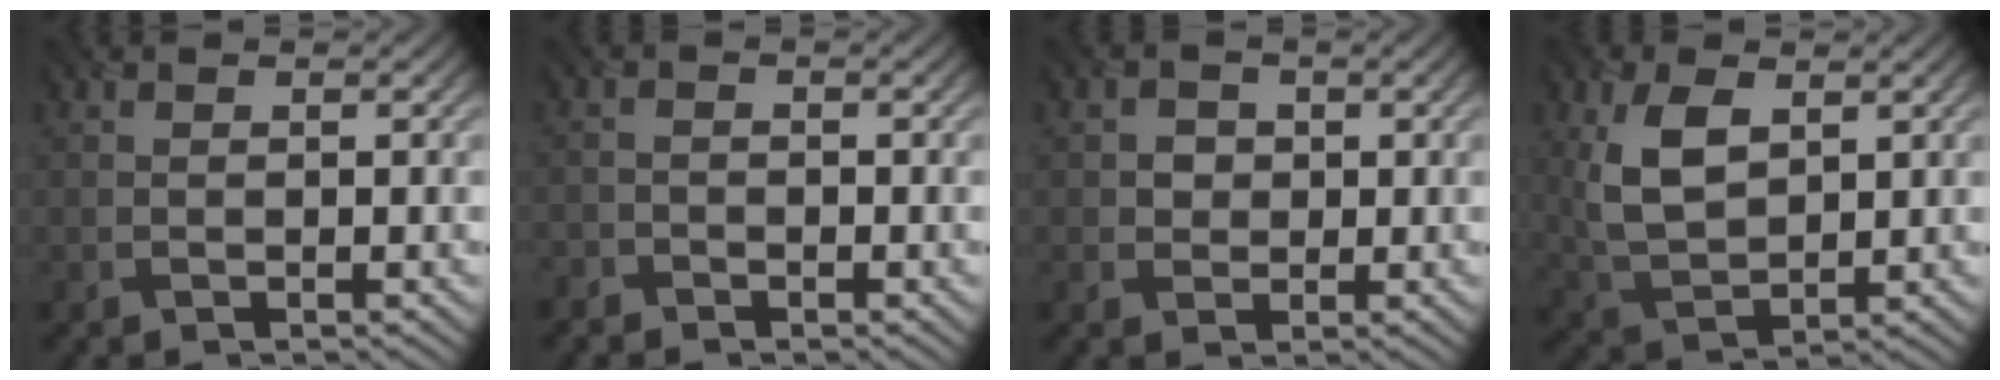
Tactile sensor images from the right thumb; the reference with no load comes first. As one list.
[{"total": 1.8, "force": [-1.6, 0.7, 0.3], "torque": [-0.005, -0.005, -0.036]}, {"total": 2.4, "force": [0.3, 2.3, 0.8], "torque": [-0.019, -0.002, 0.000]}, {"total": 7.5, "force": [2.4, 4.2, 5.7], "torque": [-0.135, -0.001, 0.051]}]